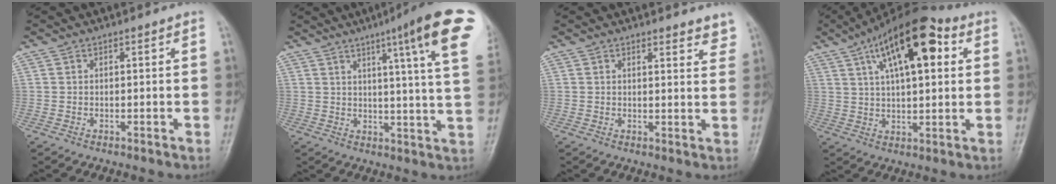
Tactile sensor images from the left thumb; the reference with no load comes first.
{"total": 17.0, "force": [8.4, 1.2, 14.8], "torque": [-0.183, -0.031, 0.094]}
{"total": 3.6, "force": [3.2, 1.0, 1.3], "torque": [0.002, -0.017, 0.032]}
{"total": 17.1, "force": [6.6, 7.1, 14.1], "torque": [-0.202, 0.007, 0.099]}